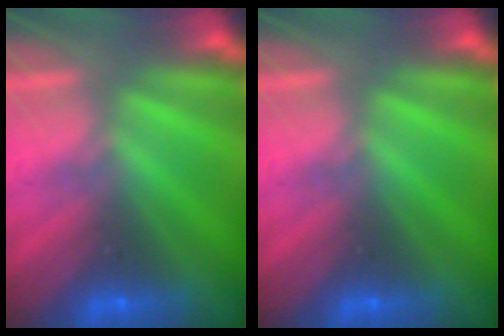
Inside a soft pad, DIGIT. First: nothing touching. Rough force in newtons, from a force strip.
{"total": 0.0}